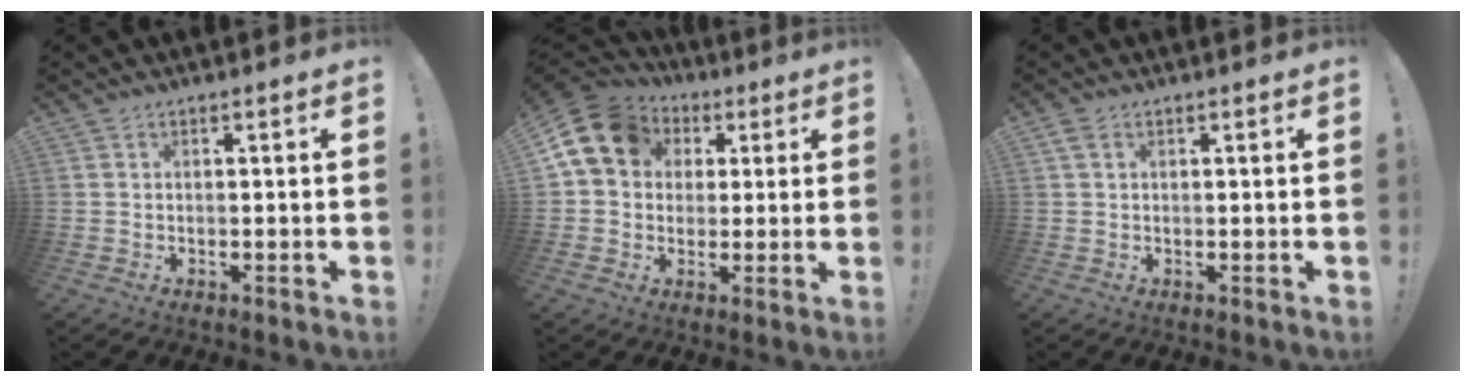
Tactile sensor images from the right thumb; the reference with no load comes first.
{"total": 14.0, "force": [4.2, 11.4, 7.0], "torque": [-0.115, -0.007, 0.085]}
{"total": 1.8, "force": [0.8, 1.2, 1.2], "torque": [-0.024, 0.005, 0.013]}